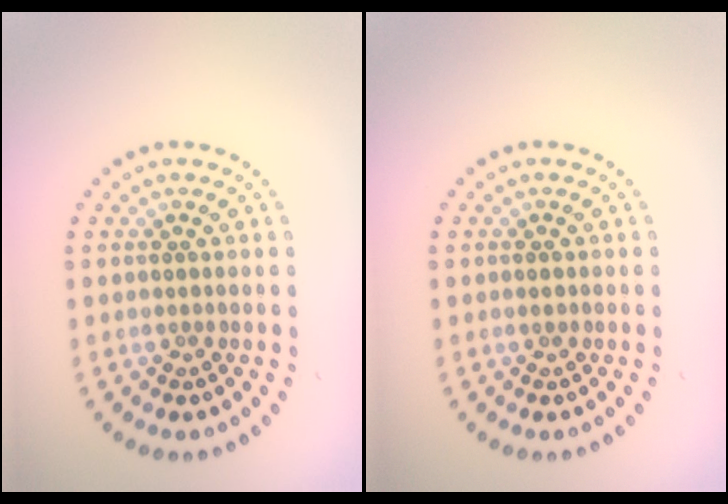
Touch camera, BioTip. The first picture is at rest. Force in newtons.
{"total": 0.6, "press": 0.6, "slide": 0.1}